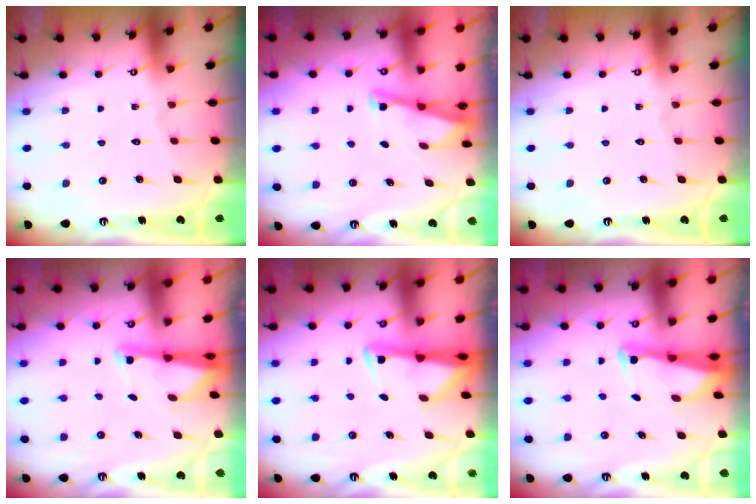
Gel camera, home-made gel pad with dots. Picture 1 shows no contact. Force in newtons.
{"total": 2.9, "press": 2.9, "slide": 0.2}
{"total": 0.0}
{"total": 1.8, "press": 1.8, "slide": 0.4}
{"total": 2.9, "press": 2.9, "slide": 0.5}
{"total": 2.4, "press": 2.4, "slide": 0.5}